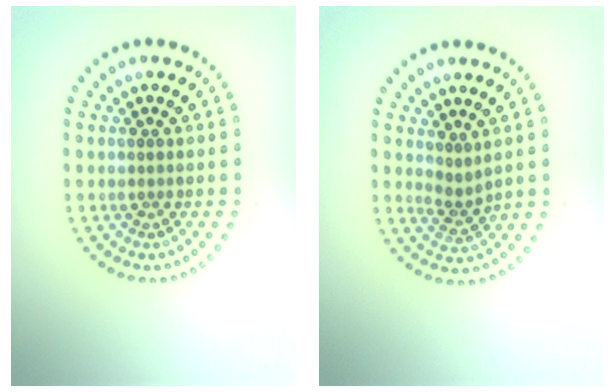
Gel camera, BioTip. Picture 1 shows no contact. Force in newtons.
{"total": 1.9, "press": 1.3, "slide": 1.4}